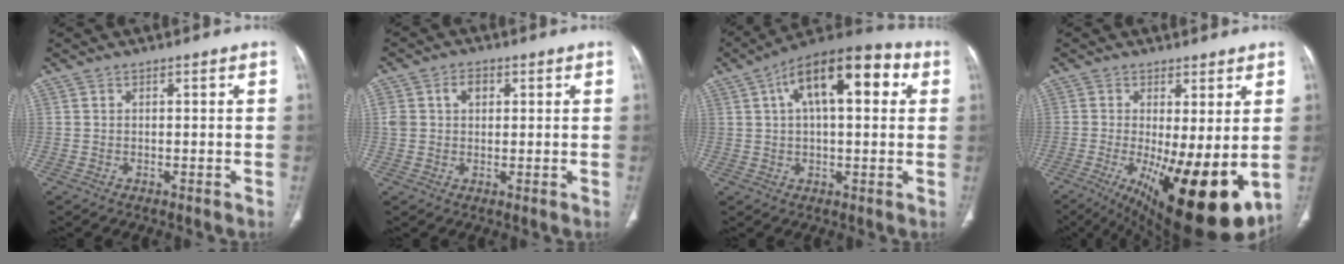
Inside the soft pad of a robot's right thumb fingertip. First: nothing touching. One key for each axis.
{"total": 4.4, "fx": 1.3, "fy": 3.2, "fz": 2.6, "tx": -0.041, "ty": 0.008, "tz": 0.027}
{"total": 17.1, "fx": 5.3, "fy": 7.7, "fz": 14.3, "tx": -0.199, "ty": 0.027, "tz": 0.074}
{"total": 18.4, "fx": -3.7, "fy": 6.3, "fz": 16.9, "tx": -0.235, "ty": -0.033, "tz": -0.033}